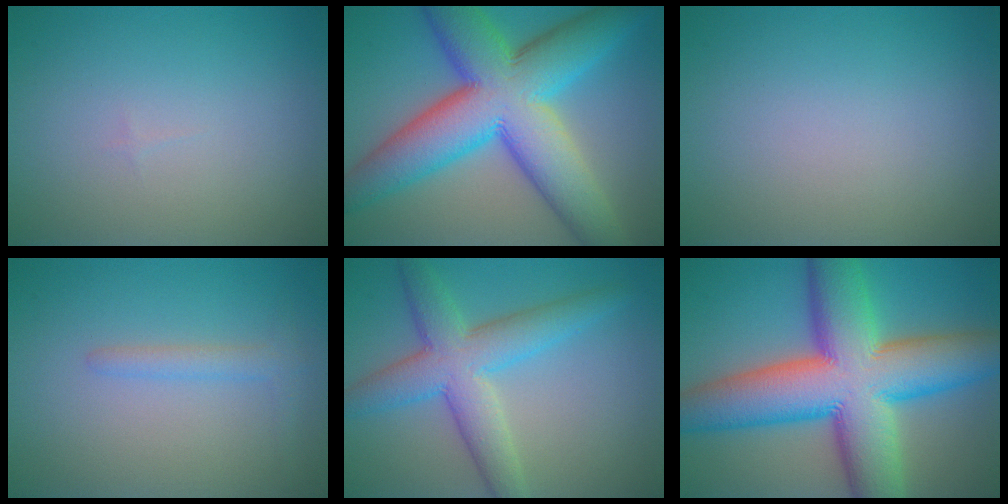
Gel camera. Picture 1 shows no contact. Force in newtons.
{"total": 14.2, "press": 14.2, "slide": 0.1}
{"total": 0.0}
{"total": 1.6, "press": 1.6, "slide": 0.1}
{"total": 6.4, "press": 6.4, "slide": 0.2}
{"total": 15.7, "press": 15.7, "slide": 0.5}